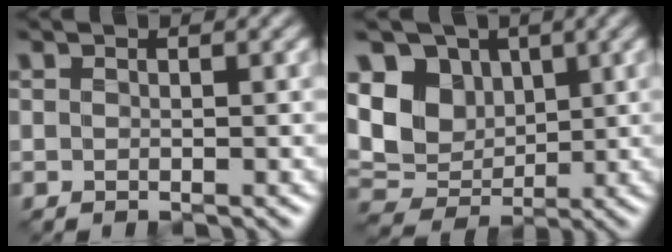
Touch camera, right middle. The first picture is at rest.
{"total": 7.5, "force": [1.9, 6.0, 4.1], "torque": [-0.085, -0.001, 0.018]}